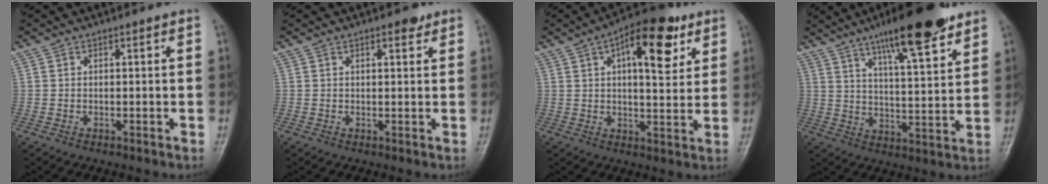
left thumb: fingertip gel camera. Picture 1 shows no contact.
{"total": 2.1, "force": [1.3, 0.9, 1.5], "torque": [-0.017, -0.004, 0.017]}
{"total": 14.3, "force": [6.2, 6.1, 11.4], "torque": [-0.135, -0.006, 0.084]}
{"total": 16.4, "force": [11.0, 3.6, 11.7], "torque": [-0.162, -0.049, 0.175]}